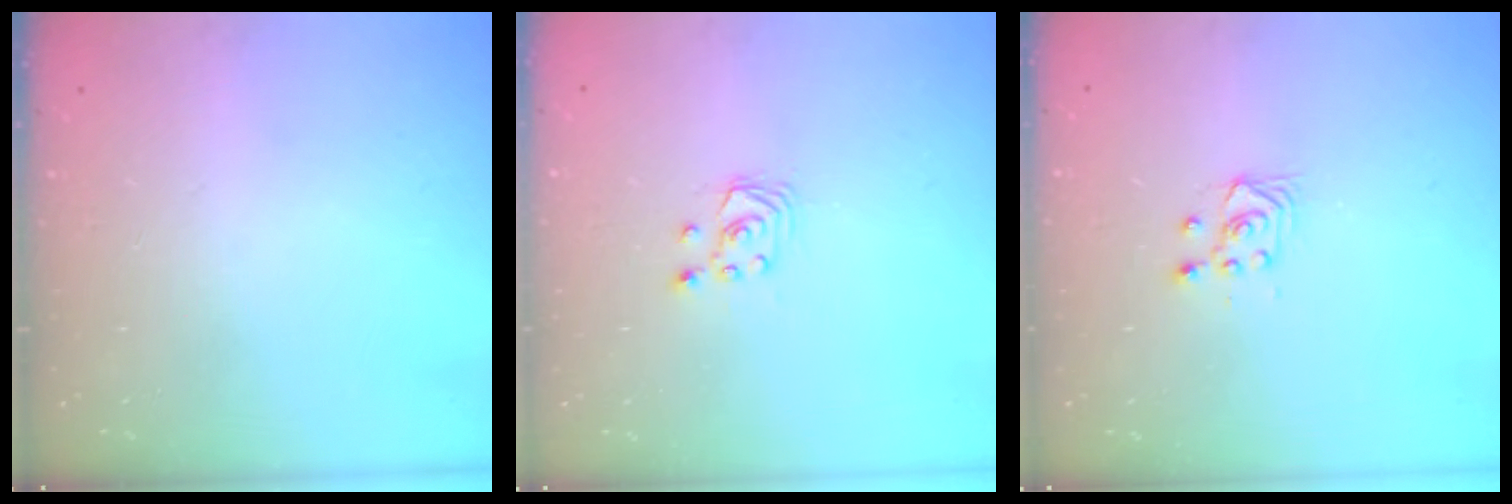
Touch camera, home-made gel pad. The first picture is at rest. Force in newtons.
{"total": 2.9, "press": 2.8, "slide": 0.3}
{"total": 3.6, "press": 3.2, "slide": 1.6}